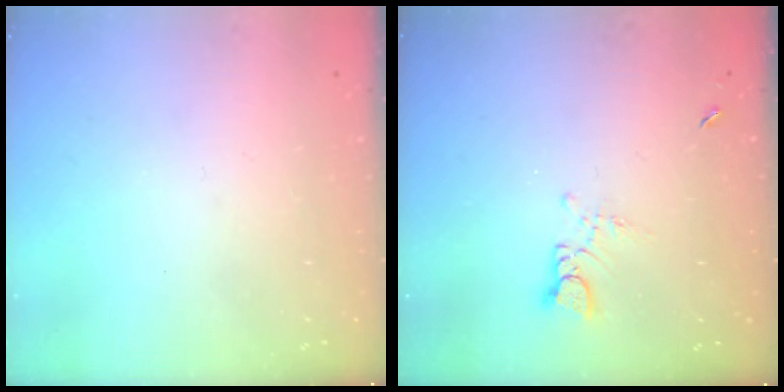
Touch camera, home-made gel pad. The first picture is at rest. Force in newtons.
{"total": 2.9, "press": 2.9, "slide": 0.2}